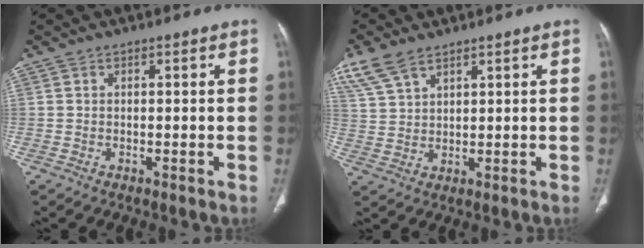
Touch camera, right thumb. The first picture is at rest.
{"total": 7.3, "force": [5.1, 3.3, 4.0], "torque": [-0.083, -0.002, 0.115]}